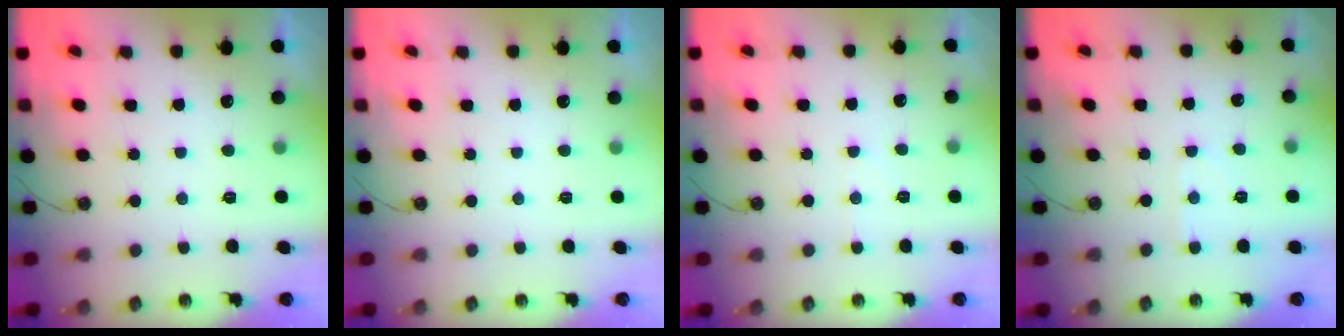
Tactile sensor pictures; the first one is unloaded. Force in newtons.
{"total": 0.0}
{"total": 3.4, "press": 3.4, "slide": 0.6}
{"total": 2.5, "press": 2.5, "slide": 0.4}